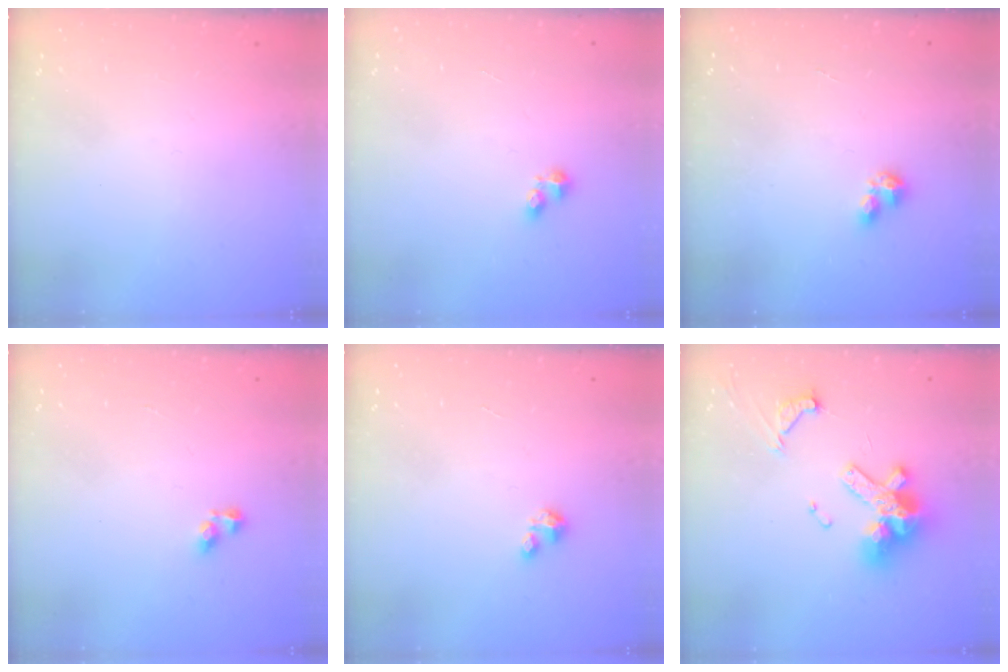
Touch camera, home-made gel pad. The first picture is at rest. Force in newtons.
{"total": 2.5, "press": 2.5, "slide": 0.4}
{"total": 1.0, "press": 1.0, "slide": 0.1}
{"total": 3.6, "press": 3.5, "slide": 0.6}
{"total": 0.9, "press": 0.9, "slide": 0.2}
{"total": 14.0, "press": 13.8, "slide": 2.3}